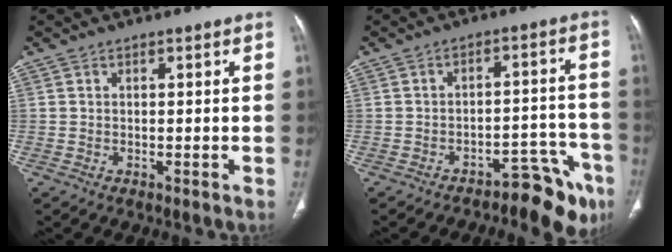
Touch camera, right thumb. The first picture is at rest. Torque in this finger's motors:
{"motor_torque": [0.78, 1.03, -0.25, -0.14, 0.02]}